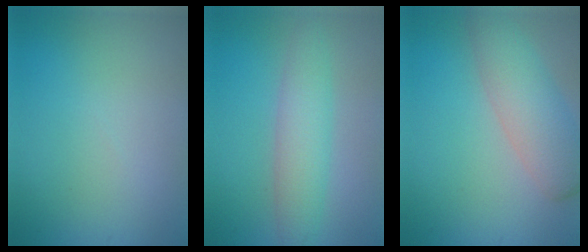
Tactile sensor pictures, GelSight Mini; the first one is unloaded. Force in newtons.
{"total": 3.9, "press": 3.9, "slide": 0.1}
{"total": 5.1, "press": 5.1, "slide": 0.2}